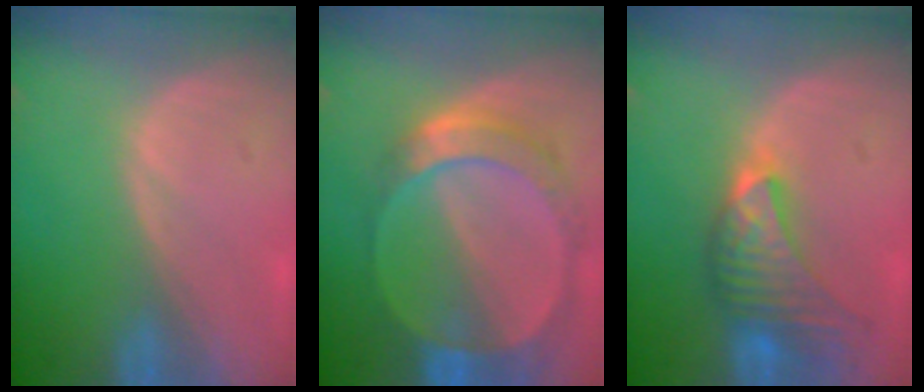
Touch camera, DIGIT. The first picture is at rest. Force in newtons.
{"total": 9.2, "press": 8.1, "slide": 4.5}
{"total": 7.4, "press": 7.4, "slide": 0.5}